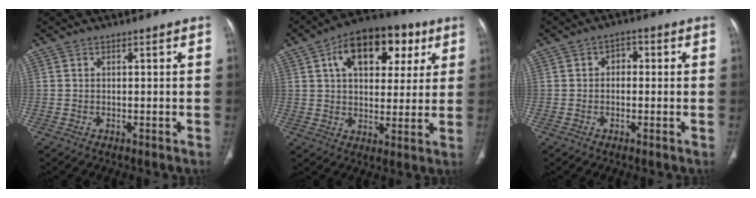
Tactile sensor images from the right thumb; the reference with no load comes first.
{"total": 18.0, "force": [7.2, 10.8, 12.5], "torque": [-0.145, 0.002, 0.107]}
{"total": 2.7, "force": [0.2, 2.0, 1.8], "torque": [-0.012, 0.012, -0.004]}